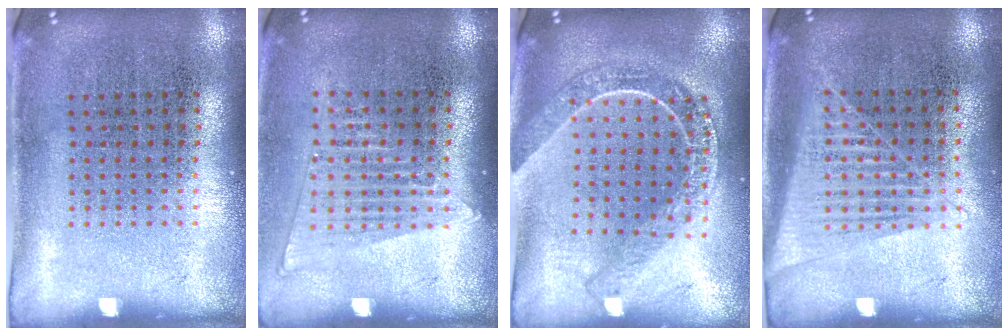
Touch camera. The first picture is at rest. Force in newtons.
{"total": 1.4, "press": 1.3, "slide": 0.5}
{"total": 2.2, "press": 1.9, "slide": 1.1}
{"total": 1.4, "press": 1.3, "slide": 0.5}